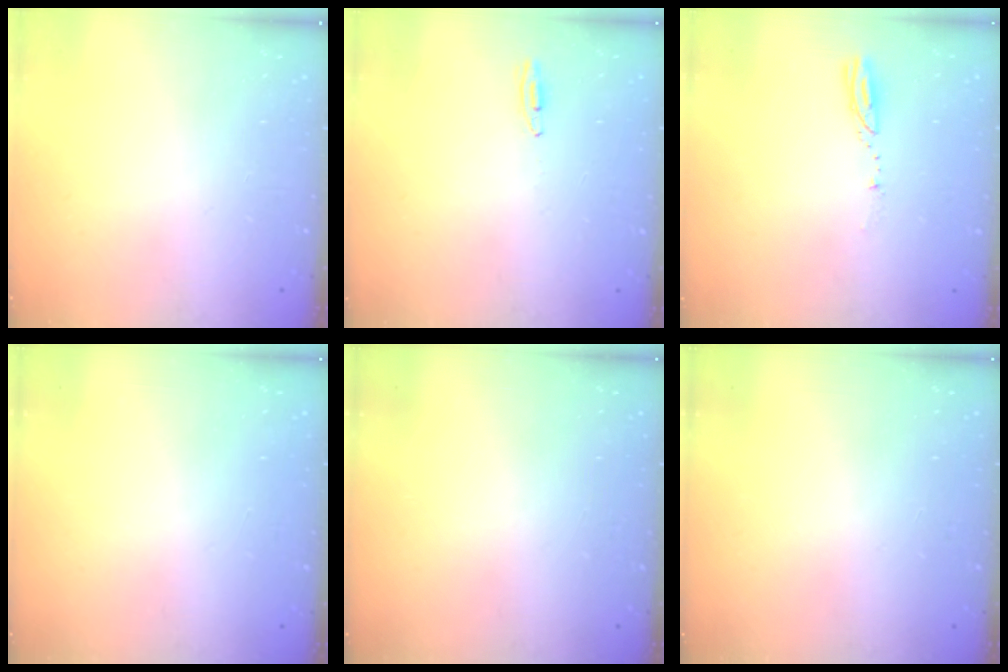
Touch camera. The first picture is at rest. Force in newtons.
{"total": 2.7, "press": 2.5, "slide": 1.0}
{"total": 3.1, "press": 3.1, "slide": 0.3}
{"total": 1.0, "press": 0.0, "slide": 1.0}
{"total": 0.0}
{"total": 0.0}